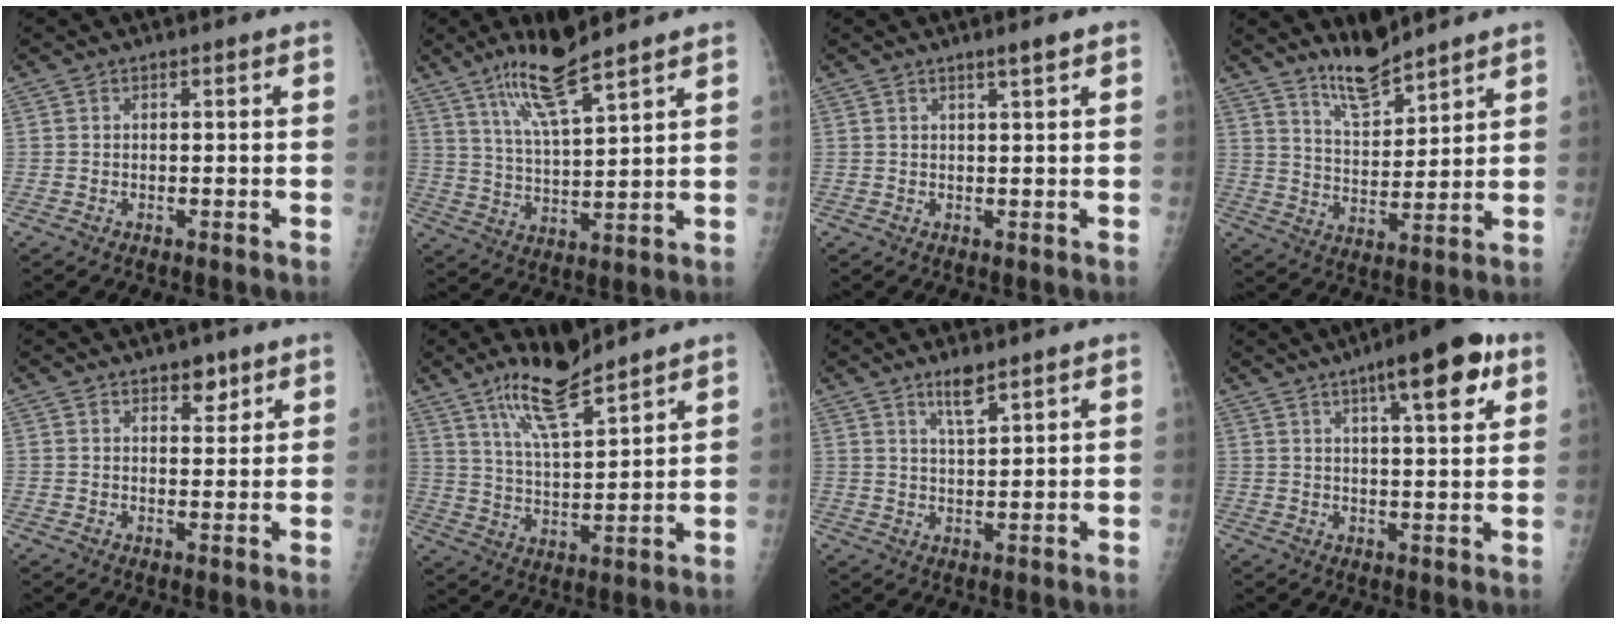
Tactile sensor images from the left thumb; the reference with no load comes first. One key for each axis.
{"total": 10.4, "fx": 7.5, "fy": 1.3, "fz": 7.0, "tx": -0.131, "ty": -0.046, "tz": 0.149}
{"total": 1.6, "fx": 1.0, "fy": -0.2, "fz": 1.2, "tx": -0.019, "ty": -0.007, "tz": 0.018}
{"total": 8.1, "fx": 7.1, "fy": 1.8, "fz": 3.4, "tx": -0.047, "ty": -0.059, "tz": 0.137}
{"total": 3.3, "fx": 2.1, "fy": 1.8, "fz": 1.6, "tx": -0.002, "ty": -0.013, "tz": 0.030}
{"total": 10.7, "fx": 8.2, "fy": 2.0, "fz": 6.6, "tx": -0.116, "ty": -0.056, "tz": 0.160}
{"total": 4.3, "fx": 3.1, "fy": 0.9, "fz": 2.9, "tx": -0.050, "ty": -0.021, "tz": 0.058}
{"total": 11.8, "fx": 5.9, "fy": 3.0, "fz": 9.7, "tx": -0.119, "ty": -0.016, "tz": 0.079}